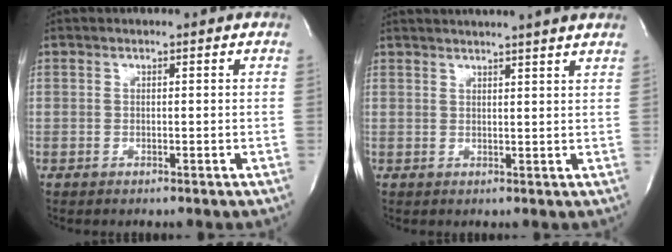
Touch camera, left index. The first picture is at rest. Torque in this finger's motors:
{"motor_torque": [0.14, -0.17, 0.66, 0.14]}